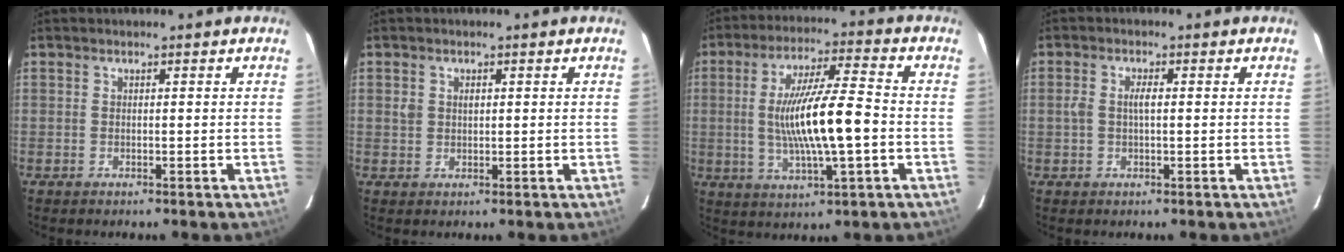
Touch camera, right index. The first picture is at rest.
{"total": 2.1, "force": [0.6, 1.7, 1.1], "torque": [-0.017, 0.004, 0.012]}
{"total": 14.3, "force": [-1.5, 2.1, 14.1], "torque": [-0.258, -0.004, -0.022]}
{"total": 2.8, "force": [0.1, 1.1, 2.5], "torque": [-0.049, 0.004, 0.002]}